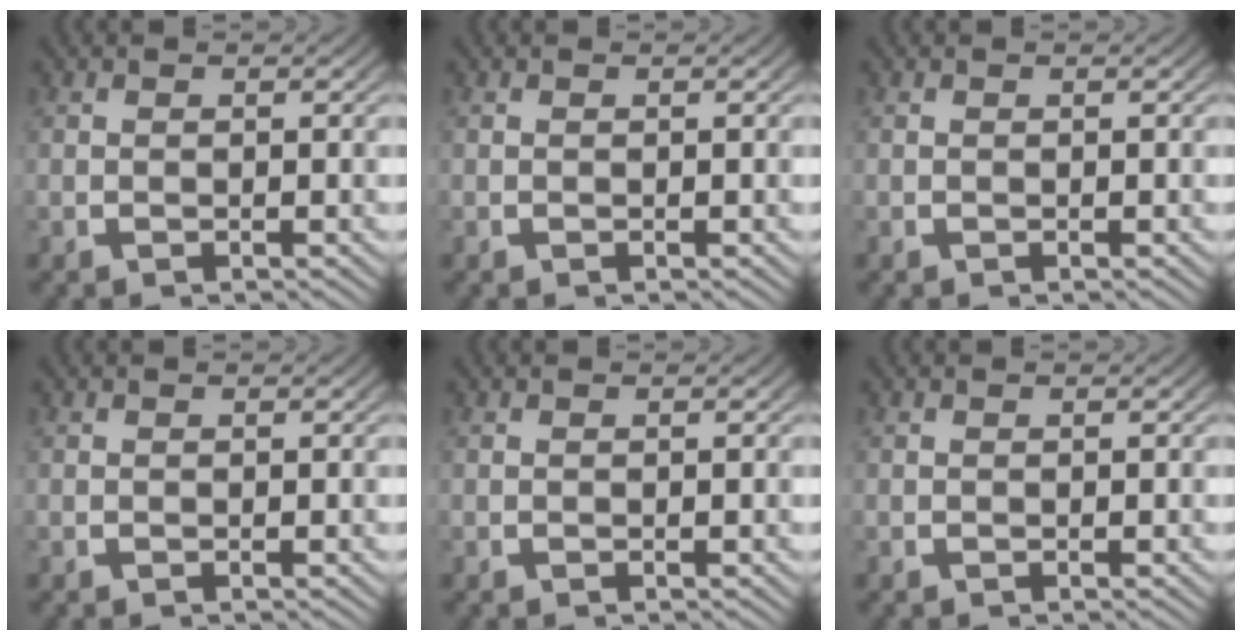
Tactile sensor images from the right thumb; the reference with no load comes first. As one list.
[{"total": 0.0}, {"total": 0.0}, {"total": 0.0}, {"total": 0.0}, {"total": 0.0}]